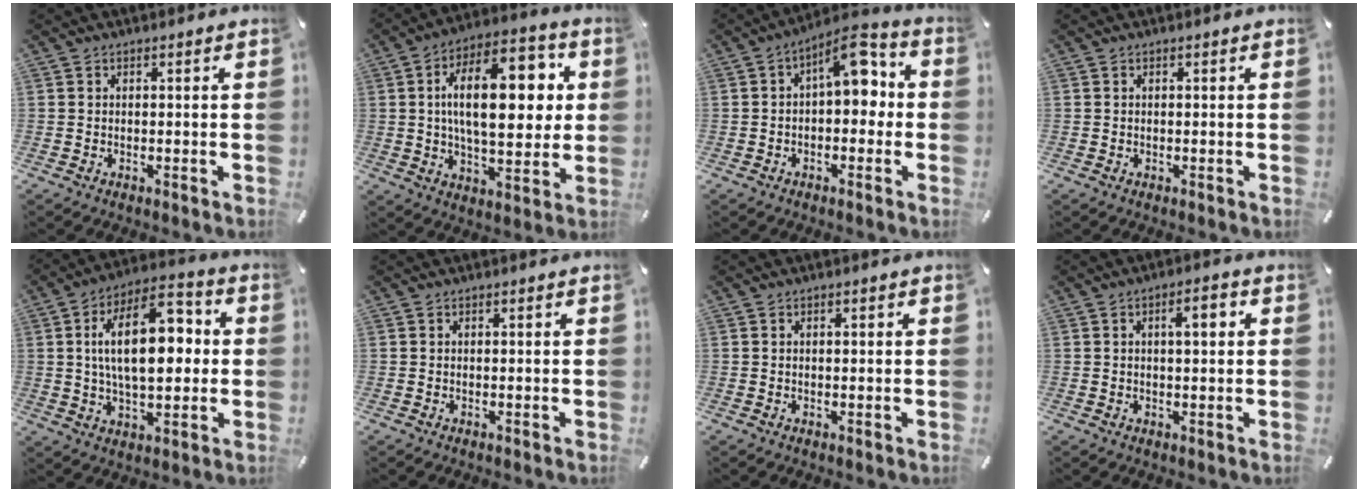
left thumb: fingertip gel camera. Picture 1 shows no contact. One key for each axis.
{"total": 21.2, "fx": 4.1, "fy": 10.5, "fz": 17.9, "tx": -0.291, "ty": 0.003, "tz": 0.059}
{"total": 8.8, "fx": 2.7, "fy": 4.6, "fz": 7.0, "tx": -0.099, "ty": -0.021, "tz": 0.039}
{"total": 0.0}
{"total": 18.6, "fx": 2.4, "fy": 10.0, "fz": 15.5, "tx": -0.258, "ty": 0.002, "tz": 0.033}
{"total": 0.0}
{"total": 0.6, "fx": 0.1, "fy": 0.3, "fz": 0.5, "tx": -0.010, "ty": 0.002, "tz": 0.001}
{"total": 4.6, "fx": 1.3, "fy": 1.6, "fz": 4.1, "tx": -0.059, "ty": 0.001, "tz": 0.012}